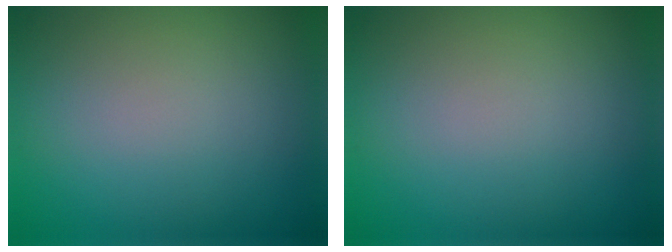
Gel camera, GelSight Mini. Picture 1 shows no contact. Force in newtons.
{"total": 0.0}